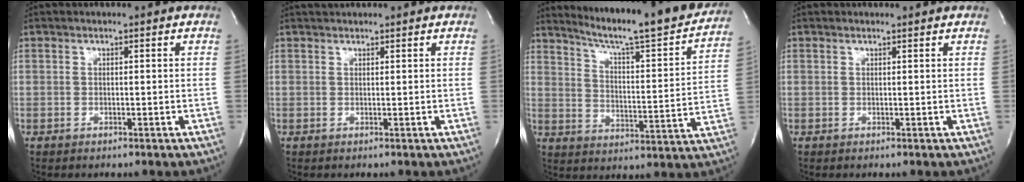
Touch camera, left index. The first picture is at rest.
{"total": 1.4, "force": [1.3, 0.3, 0.3], "torque": [-0.010, 0.015, 0.024]}
{"total": 23.1, "force": [20.8, 0.7, 10.0], "torque": [-0.154, -0.063, 0.274]}
{"total": 0.7, "force": [0.7, -0.1, -0.1], "torque": [-0.008, -0.003, 0.008]}